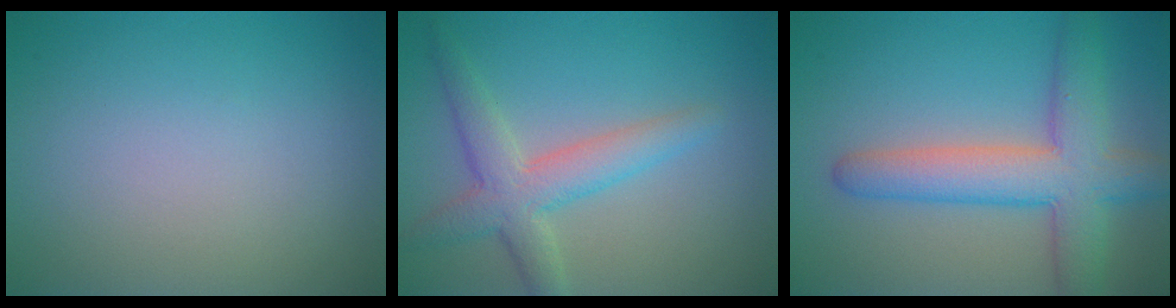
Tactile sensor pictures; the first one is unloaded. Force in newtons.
{"total": 4.3, "press": 4.3, "slide": 0.2}
{"total": 6.7, "press": 6.7, "slide": 0.3}